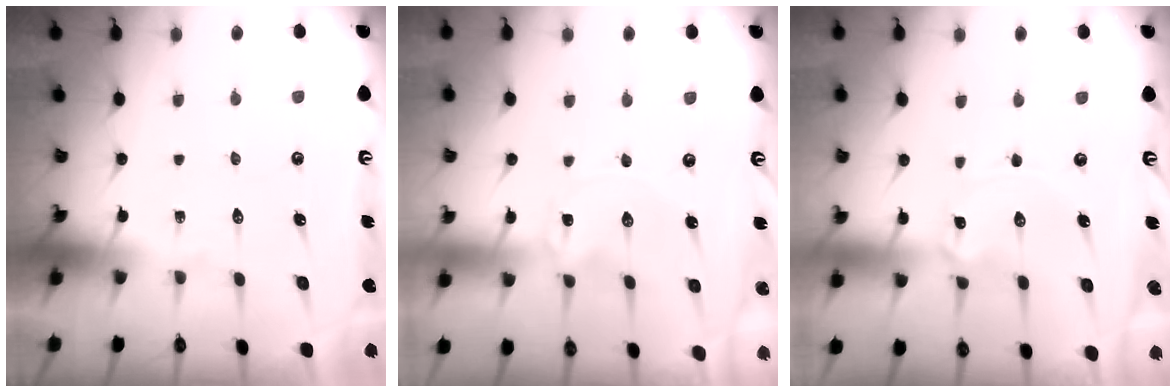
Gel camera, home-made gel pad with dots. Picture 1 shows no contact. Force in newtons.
{"total": 0.0}
{"total": 1.2, "press": 1.1, "slide": 0.1}